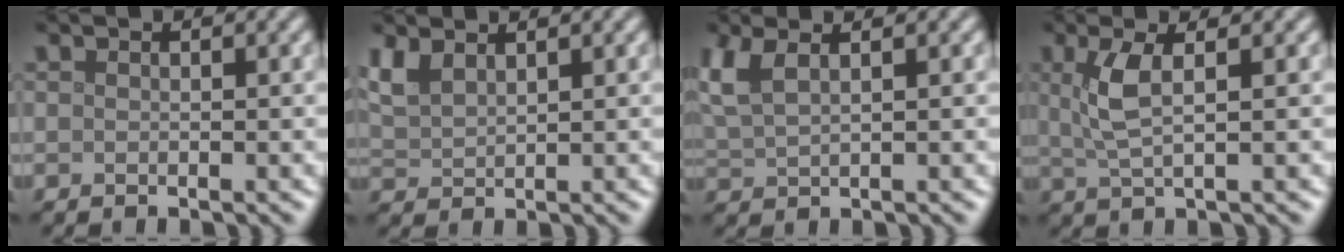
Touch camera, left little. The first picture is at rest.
{"total": 2.7, "force": [1.9, 1.2, 1.6], "torque": [-0.043, 0.006, 0.044]}
{"total": 3.5, "force": [2.1, 1.2, 2.5], "torque": [-0.066, 0.009, 0.045]}
{"total": 3.3, "force": [0.8, 0.9, 3.0], "torque": [-0.067, 0.000, 0.018]}